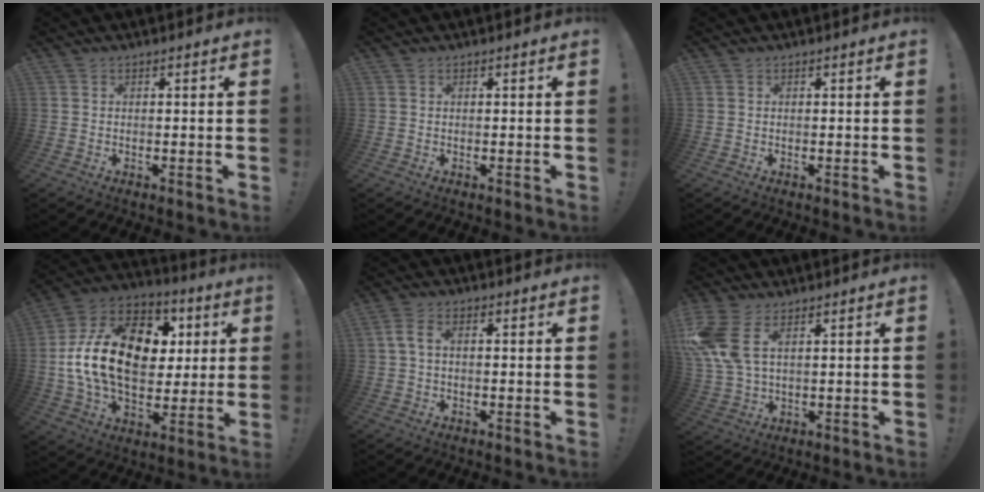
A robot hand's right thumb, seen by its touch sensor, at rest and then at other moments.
{"total": 0.0}
{"total": 0.0}
{"total": 23.5, "force": [2.7, 15.9, 17.1], "torque": [-0.281, 0.010, 0.062]}
{"total": 4.2, "force": [0.3, 2.5, 3.4], "torque": [-0.074, 0.012, 0.008]}
{"total": 10.8, "force": [4.1, 5.9, 8.1], "torque": [-0.173, -0.011, 0.081]}